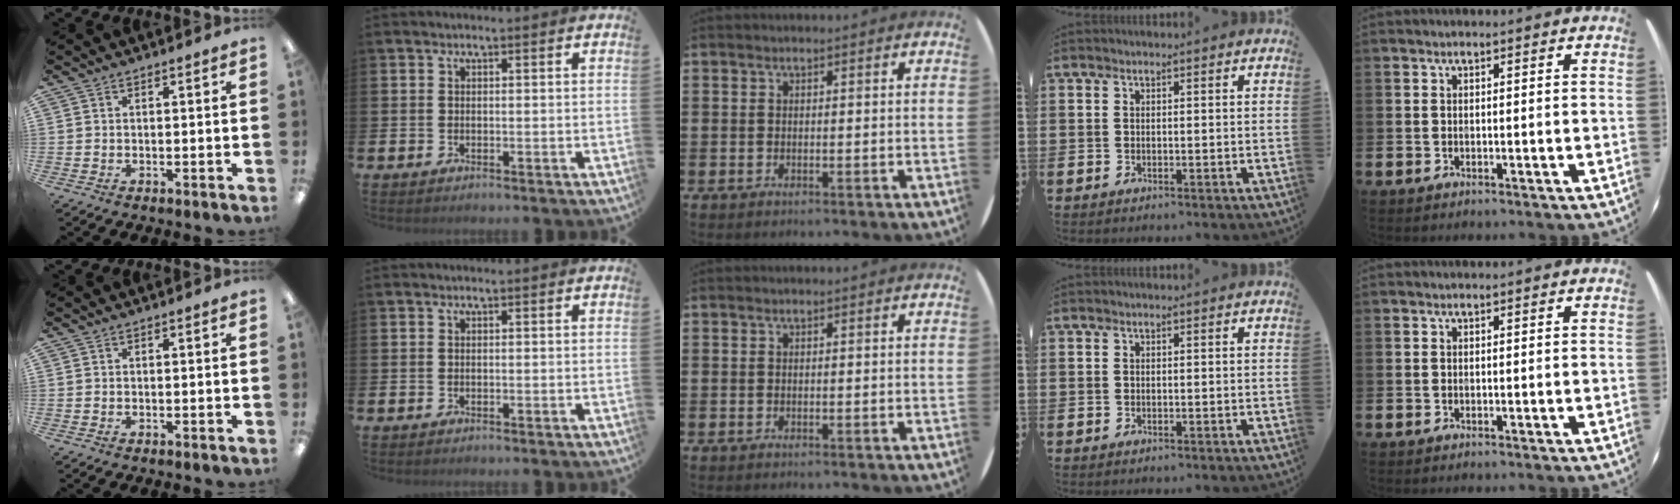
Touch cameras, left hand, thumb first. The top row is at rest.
{}